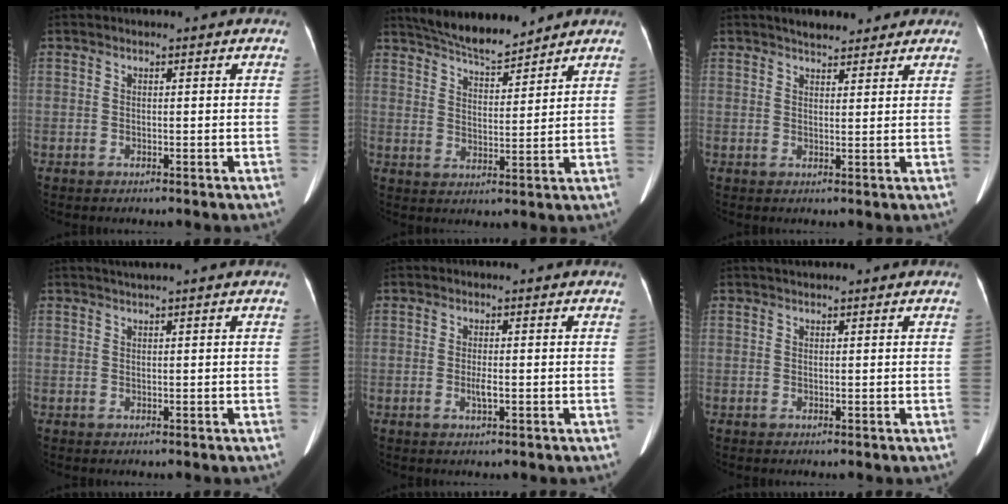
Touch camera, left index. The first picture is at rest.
{"total": 9.1, "force": [8.5, 1.1, 3.1], "torque": [-0.057, 0.010, 0.145]}
{"total": 5.5, "force": [4.7, 1.9, 2.1], "torque": [-0.026, 0.020, 0.068]}
{"total": 1.4, "force": [1.1, -0.4, 0.8], "torque": [-0.016, 0.007, 0.025]}
{"total": 1.5, "force": [-0.4, 0.2, 1.4], "torque": [-0.030, -0.002, -0.006]}
{"total": 1.6, "force": [1.3, 0.5, 0.8], "torque": [-0.012, 0.020, 0.021]}